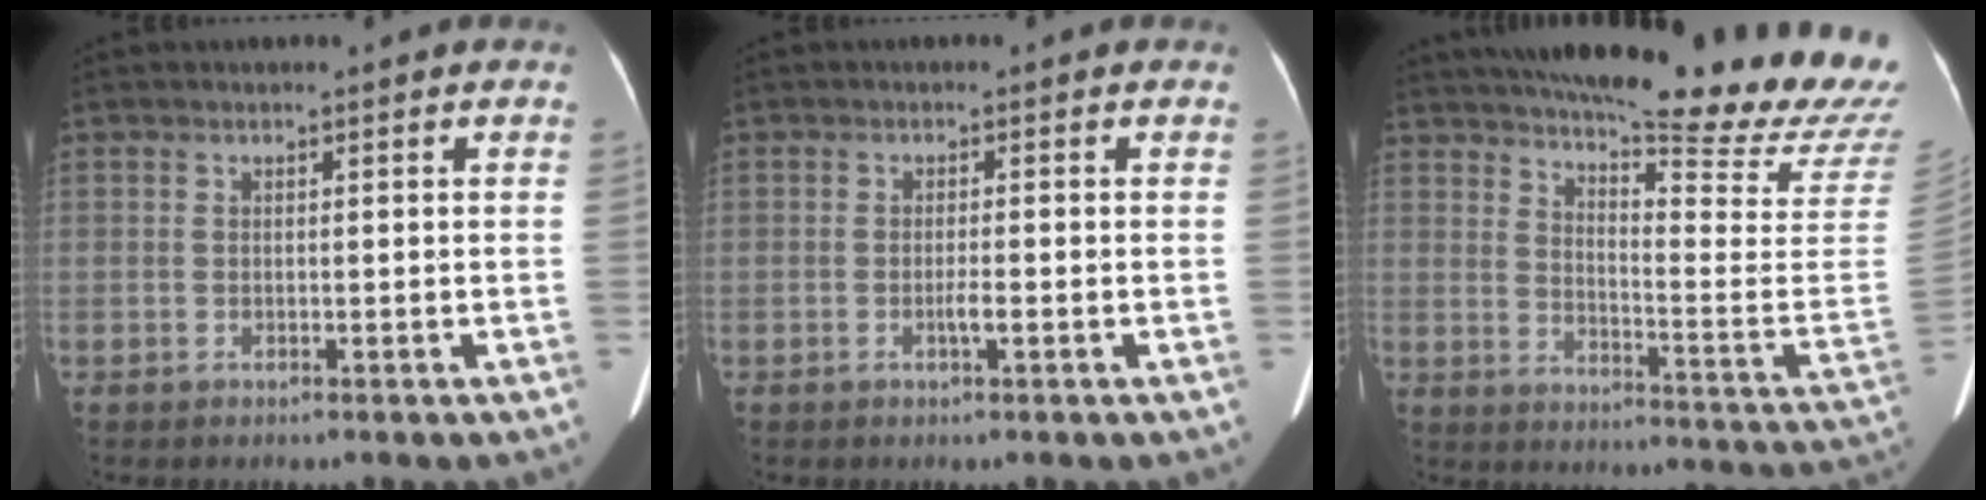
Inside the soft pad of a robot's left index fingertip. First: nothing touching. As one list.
[{"total": 1.4, "force": [-0.6, 0.0, 1.3], "torque": [-0.026, -0.001, -0.010]}, {"total": 29.6, "force": [25.0, 1.2, 15.8], "torque": [-0.219, -0.094, 0.317]}]